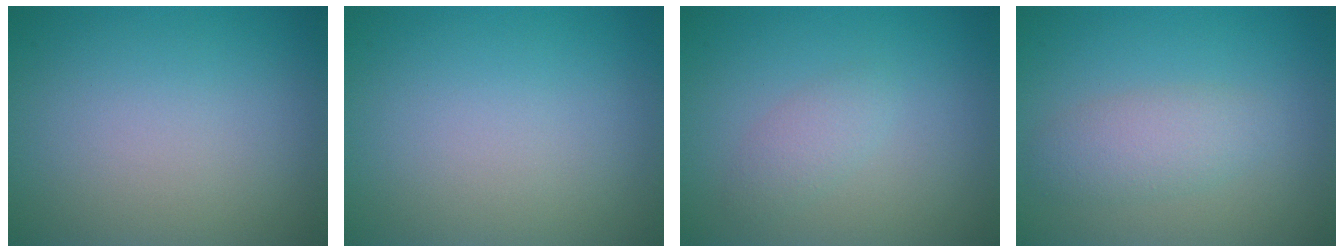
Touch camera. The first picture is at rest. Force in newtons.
{"total": 0.0}
{"total": 1.5, "press": 1.5, "slide": 0.0}
{"total": 2.6, "press": 2.6, "slide": 0.1}